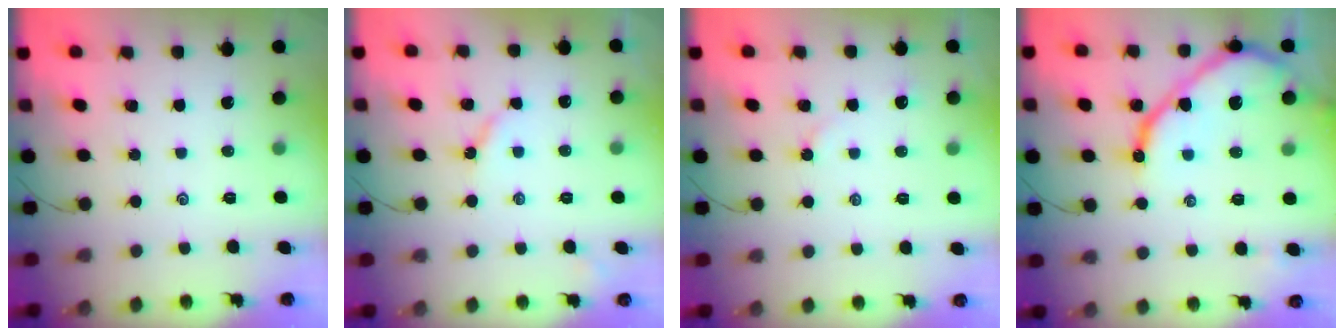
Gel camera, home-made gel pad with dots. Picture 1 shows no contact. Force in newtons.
{"total": 3.8, "press": 3.8, "slide": 0.3}
{"total": 2.7, "press": 2.7, "slide": 0.3}
{"total": 13.0, "press": 12.9, "slide": 1.4}